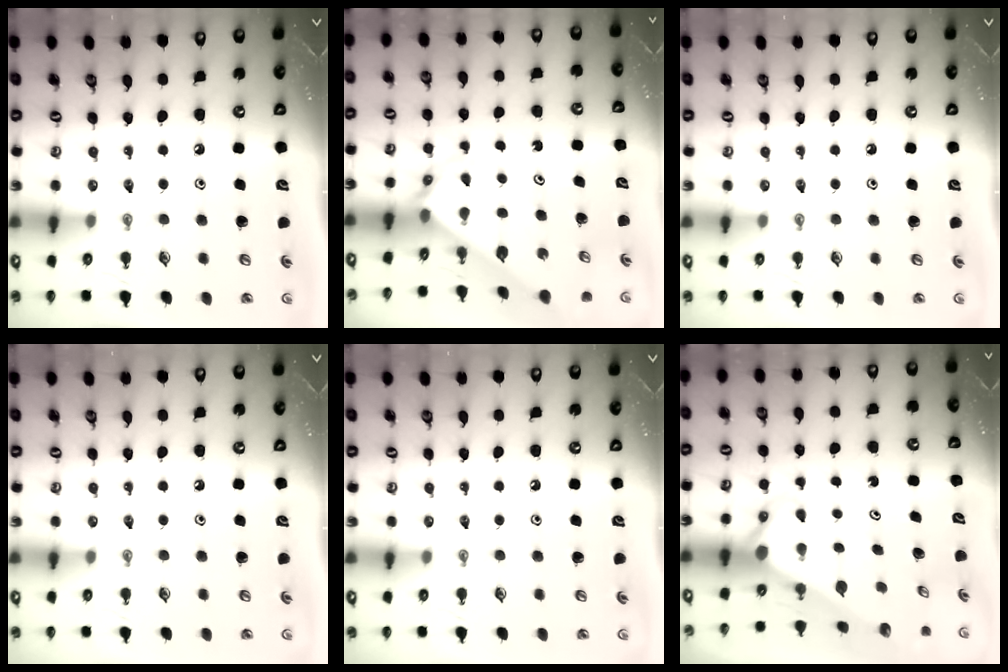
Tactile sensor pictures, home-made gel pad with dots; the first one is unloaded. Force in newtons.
{"total": 2.7, "press": 2.7, "slide": 0.2}
{"total": 0.0}
{"total": 0.0}
{"total": 0.0}
{"total": 3.1, "press": 3.1, "slide": 0.2}